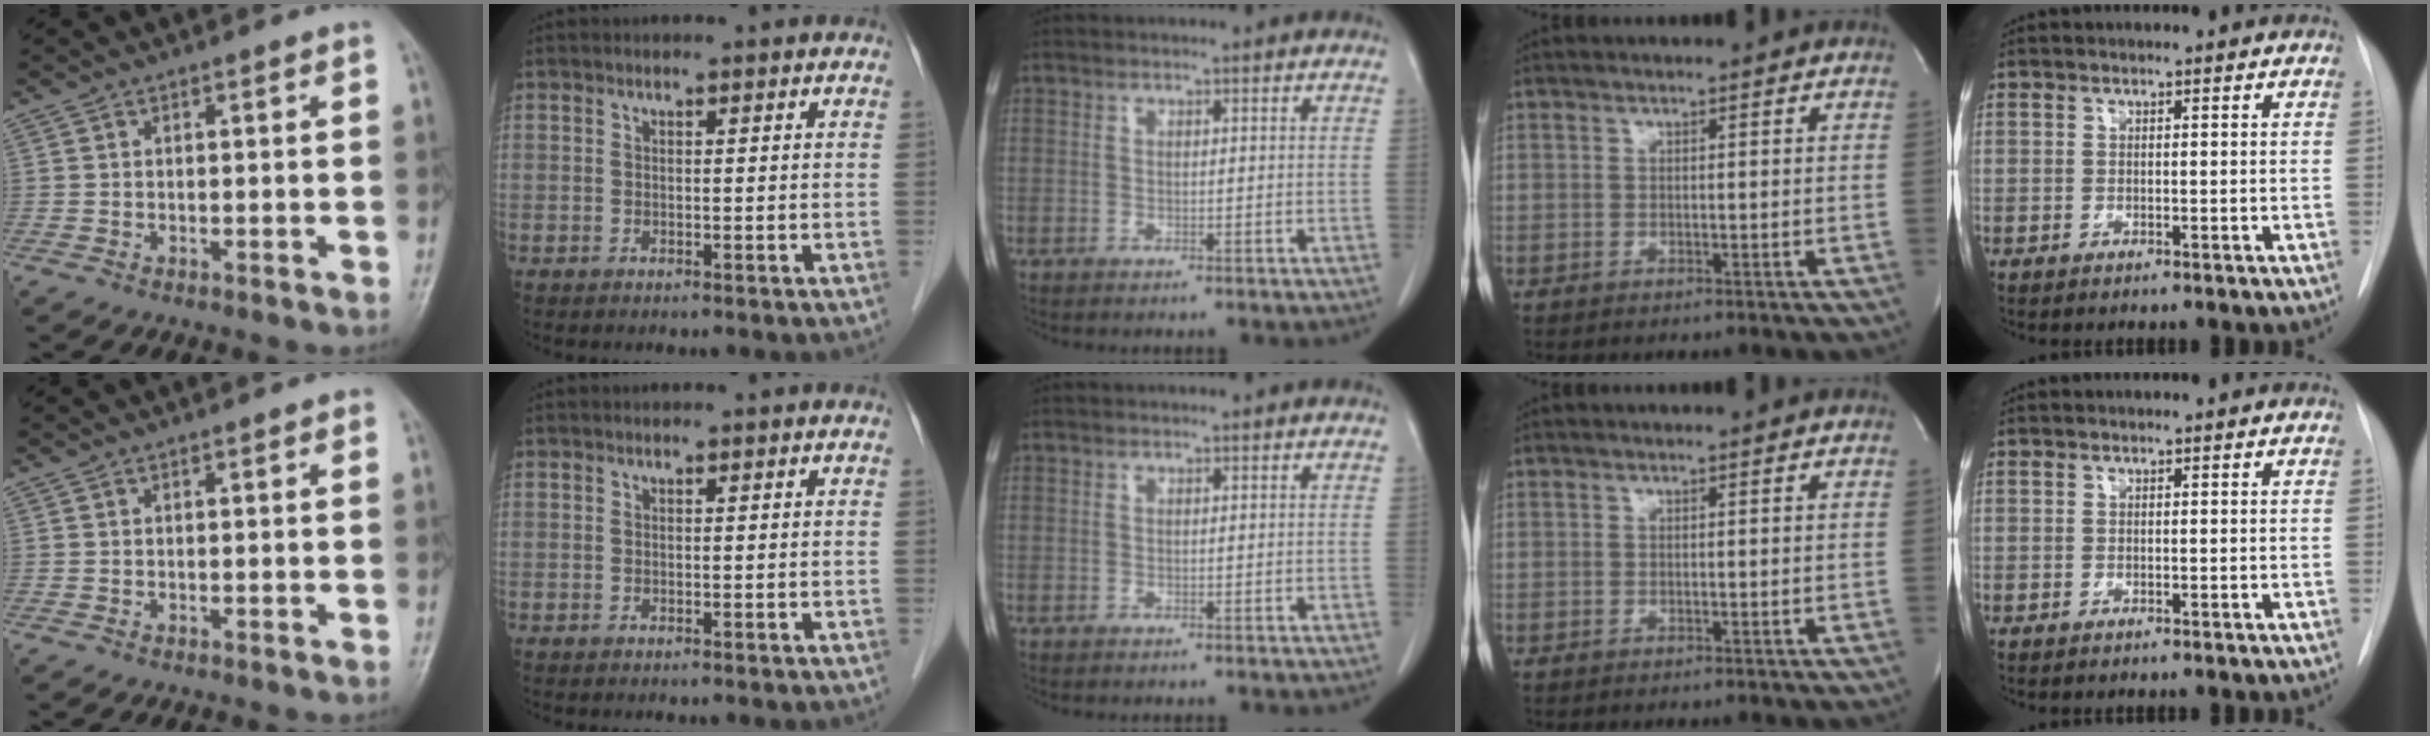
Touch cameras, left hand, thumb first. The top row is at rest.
{"thumb": {"total": 0.6, "force": [0.3, 0.2, 0.5], "torque": [-0.008, 0.001, 0.001]}}